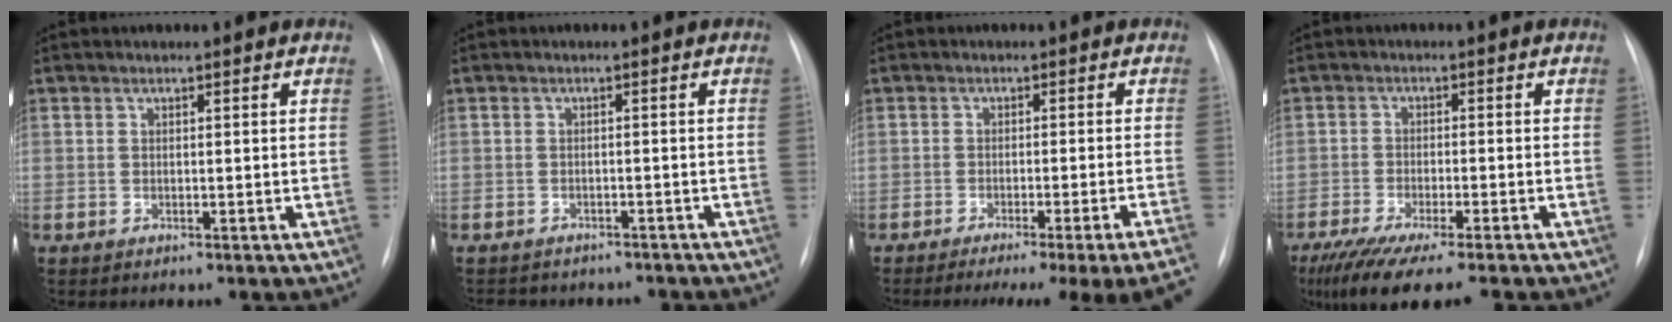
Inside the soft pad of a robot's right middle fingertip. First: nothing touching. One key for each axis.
{"total": 8.5, "fx": -7.5, "fy": 3.5, "fz": 2.0, "tx": -0.032, "ty": 0.007, "tz": -0.085}
{"total": 14.9, "fx": -12.5, "fy": -2.2, "fz": 7.9, "tx": -0.060, "ty": -0.031, "tz": -0.162}
{"total": 12.3, "fx": -9.8, "fy": 1.1, "fz": 7.5, "tx": -0.120, "ty": -0.030, "tz": -0.157}